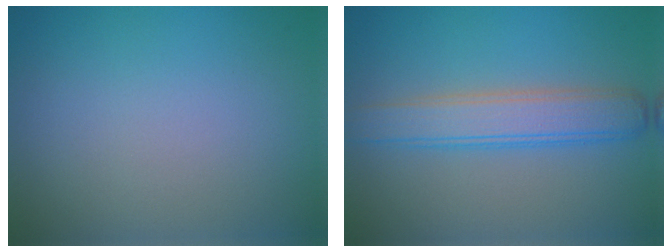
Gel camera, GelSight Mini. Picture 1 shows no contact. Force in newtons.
{"total": 4.2, "press": 4.2, "slide": 0.1}